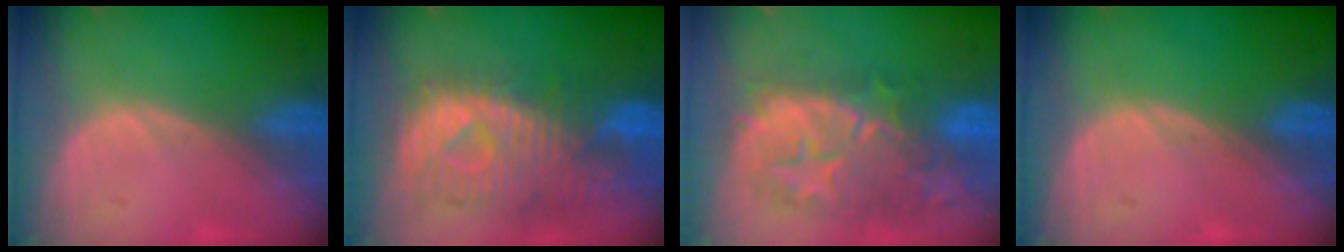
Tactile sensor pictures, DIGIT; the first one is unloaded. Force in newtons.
{"total": 11.1, "press": 9.8, "slide": 5.2}
{"total": 11.4, "press": 10.5, "slide": 4.5}
{"total": 0.0}